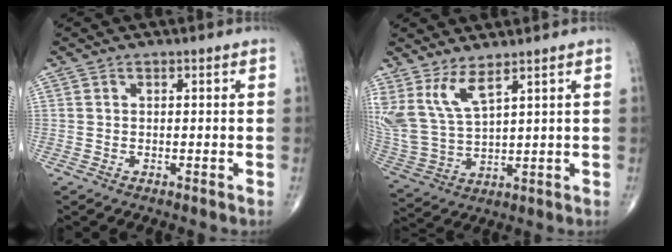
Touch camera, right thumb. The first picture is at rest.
{"total": 9.8, "force": [6.0, 3.1, 7.2], "torque": [-0.165, -0.036, 0.141]}